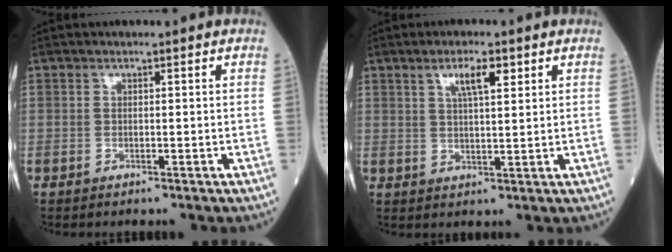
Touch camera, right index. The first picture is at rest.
{"total": 4.5, "force": [2.4, 0.8, 3.8], "torque": [-0.070, 0.004, 0.043]}